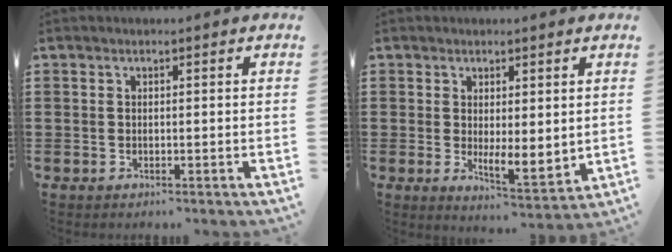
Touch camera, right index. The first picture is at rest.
{"total": 3.1, "force": [1.0, 1.3, 2.6], "torque": [-0.045, -0.004, 0.017]}